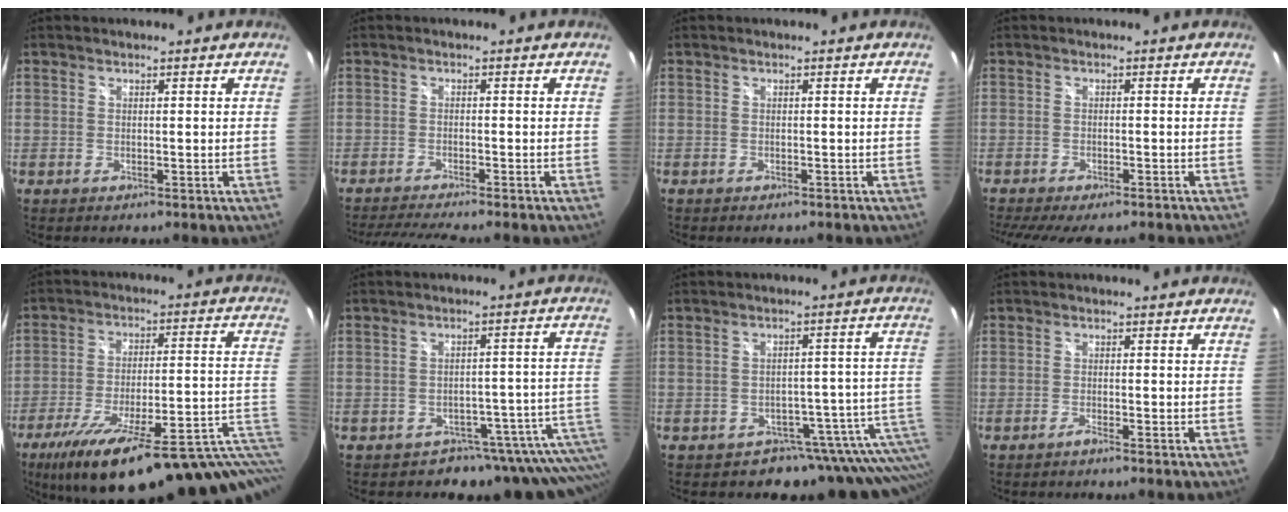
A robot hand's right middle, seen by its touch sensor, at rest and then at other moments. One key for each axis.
{"total": 6.7, "fx": -6.0, "fy": -1.0, "fz": 2.8, "tx": -0.069, "ty": -0.020, "tz": -0.100}
{"total": 1.2, "fx": -1.1, "fy": 0.4, "fz": 0.4, "tx": -0.012, "ty": -0.006, "tz": -0.016}
{"total": 9.4, "fx": -7.9, "fy": 1.9, "fz": 4.7, "tx": -0.105, "ty": -0.030, "tz": -0.124}
{"total": 27.8, "fx": -16.8, "fy": 6.6, "fz": 21.2, "tx": -0.293, "ty": -0.040, "tz": -0.225}
{"total": 12.9, "fx": -8.6, "fy": 7.5, "fz": 6.0, "tx": -0.050, "ty": 0.008, "tz": -0.112}
{"total": 12.7, "fx": -6.7, "fy": 8.6, "fz": 6.5, "tx": -0.057, "ty": 0.018, "tz": -0.085}
{"total": 1.1, "fx": -1.0, "fy": -0.2, "fz": 0.5, "tx": -0.010, "ty": 0.000, "tz": -0.019}